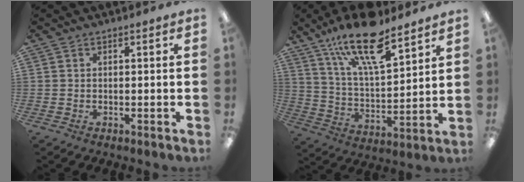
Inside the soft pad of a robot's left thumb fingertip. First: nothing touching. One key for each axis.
{"total": 19.3, "fx": 13.0, "fy": 6.6, "fz": 12.6, "tx": -0.215, "ty": -0.070, "tz": 0.221}